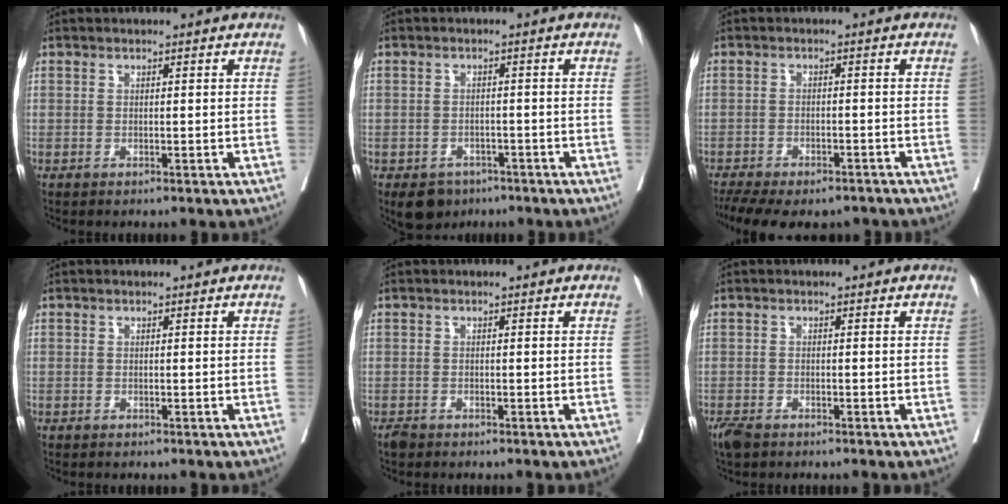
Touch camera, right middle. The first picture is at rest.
{"total": 4.6, "force": [-3.1, 3.1, 1.4], "torque": [-0.019, 0.001, -0.044]}
{"total": 13.3, "force": [-10.6, 5.3, 6.1], "torque": [-0.130, -0.003, -0.145]}
{"total": 0.0}
{"total": 1.1, "force": [-0.9, 0.5, 0.3], "torque": [-0.010, -0.002, -0.017]}
{"total": 3.3, "force": [-2.5, 1.3, 1.6], "torque": [-0.037, -0.009, -0.045]}